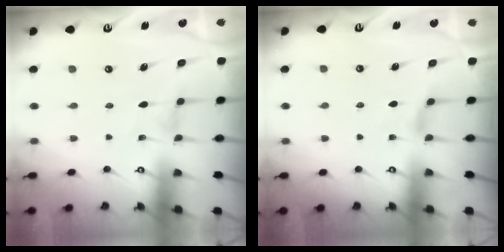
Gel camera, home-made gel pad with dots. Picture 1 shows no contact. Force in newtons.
{"total": 3.9, "press": 3.8, "slide": 0.6}